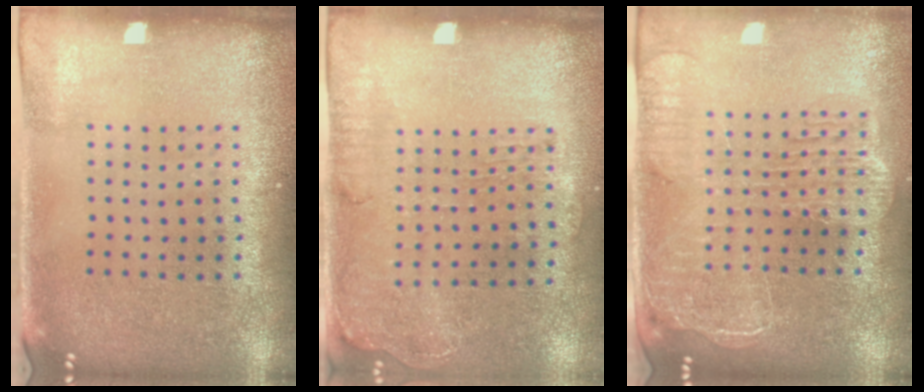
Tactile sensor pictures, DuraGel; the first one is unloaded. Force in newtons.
{"total": 1.2, "press": 1.1, "slide": 0.5}
{"total": 2.5, "press": 2.2, "slide": 1.3}